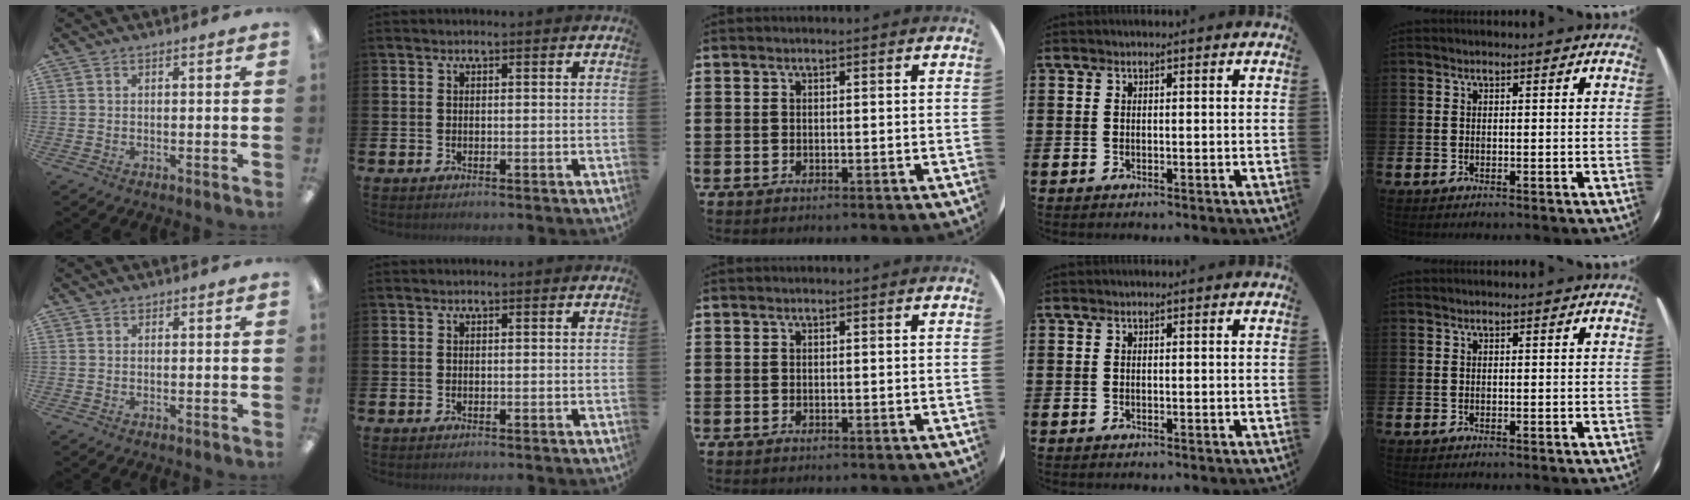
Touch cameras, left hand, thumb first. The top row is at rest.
{}